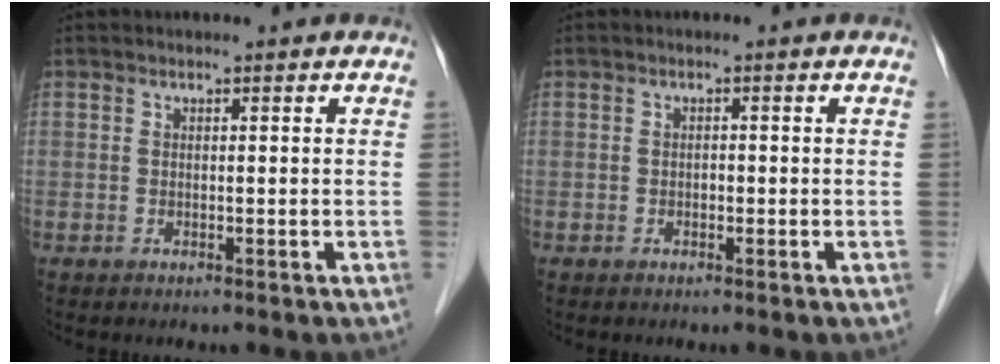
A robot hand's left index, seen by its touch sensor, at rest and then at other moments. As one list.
[{"total": 0.6, "force": [-0.3, 0.4, 0.4], "torque": [-0.005, 0.001, -0.007]}]